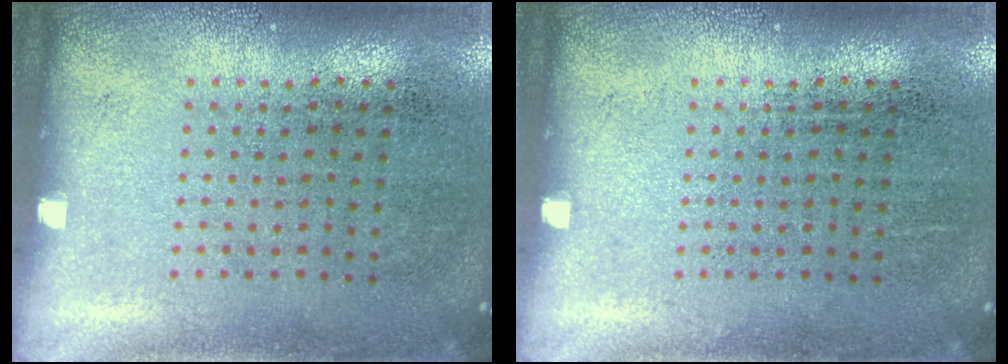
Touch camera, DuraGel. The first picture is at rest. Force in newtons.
{"total": 0.0}